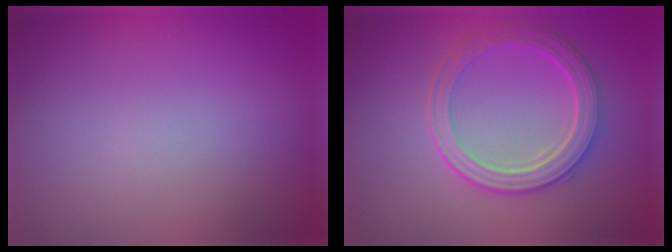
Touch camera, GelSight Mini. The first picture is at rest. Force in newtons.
{"total": 4.6, "press": 3.7, "slide": 2.7}